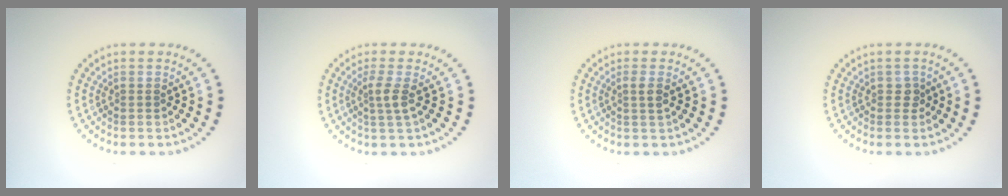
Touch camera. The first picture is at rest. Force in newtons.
{"total": 1.8, "press": 1.3, "slide": 1.3}
{"total": 1.2, "press": 1.0, "slide": 0.8}
{"total": 1.0, "press": 0.9, "slide": 0.4}